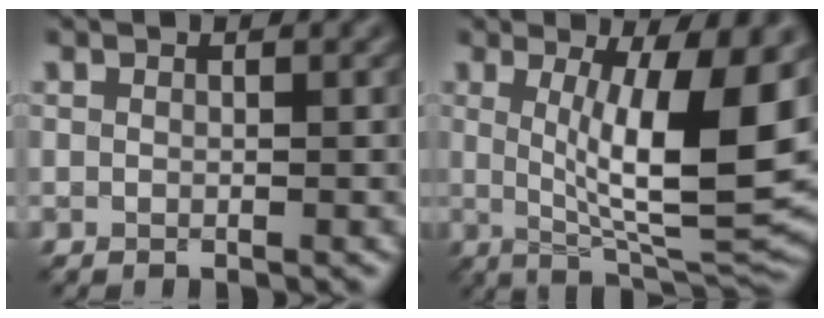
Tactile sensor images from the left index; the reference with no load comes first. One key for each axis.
{"total": 12.2, "fx": 1.3, "fy": 3.3, "fz": 11.7, "tx": -0.168, "ty": -0.014, "tz": 0.025}